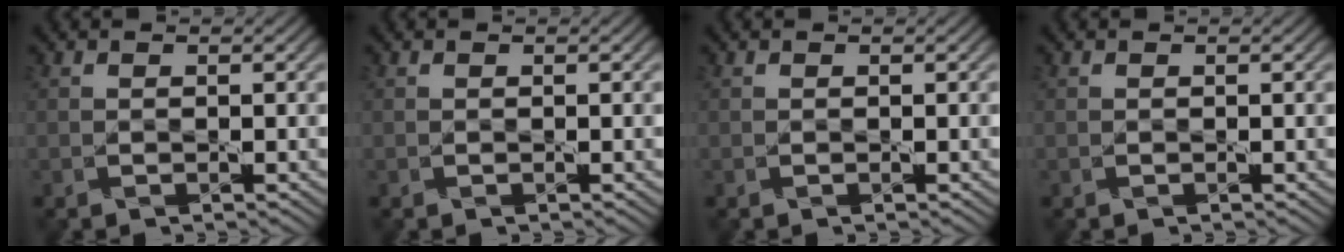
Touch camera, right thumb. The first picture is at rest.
{"total": 0.0}
{"total": 0.0}
{"total": 0.0}